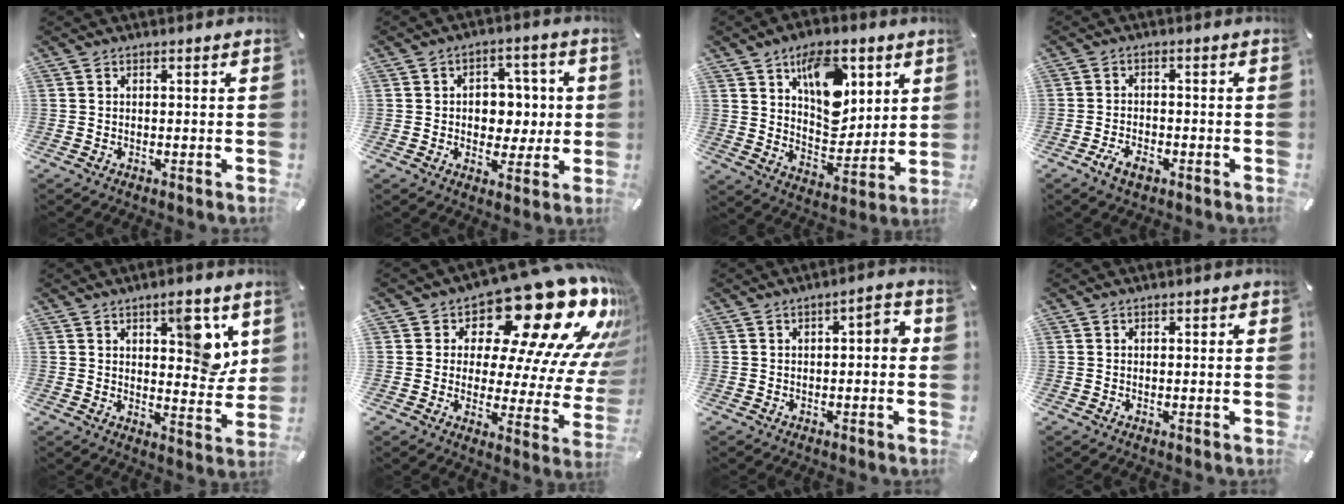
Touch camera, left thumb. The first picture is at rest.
{"total": 8.0, "force": [0.2, 6.7, 4.4], "torque": [-0.049, 0.002, 0.000]}
{"total": 15.7, "force": [7.0, 10.0, 9.9], "torque": [-0.130, -0.025, 0.125]}
{"total": 4.1, "force": [-2.4, 2.1, 2.5], "torque": [-0.052, 0.009, -0.046]}
{"total": 10.3, "force": [4.8, 4.8, 7.8], "torque": [-0.072, -0.034, 0.073]}
{"total": 23.3, "force": [15.3, 9.8, 14.6], "torque": [-0.185, -0.130, 0.246]}
{"total": 4.4, "force": [-0.8, 2.0, 3.9], "torque": [-0.051, 0.010, -0.020]}
{"total": 0.0}